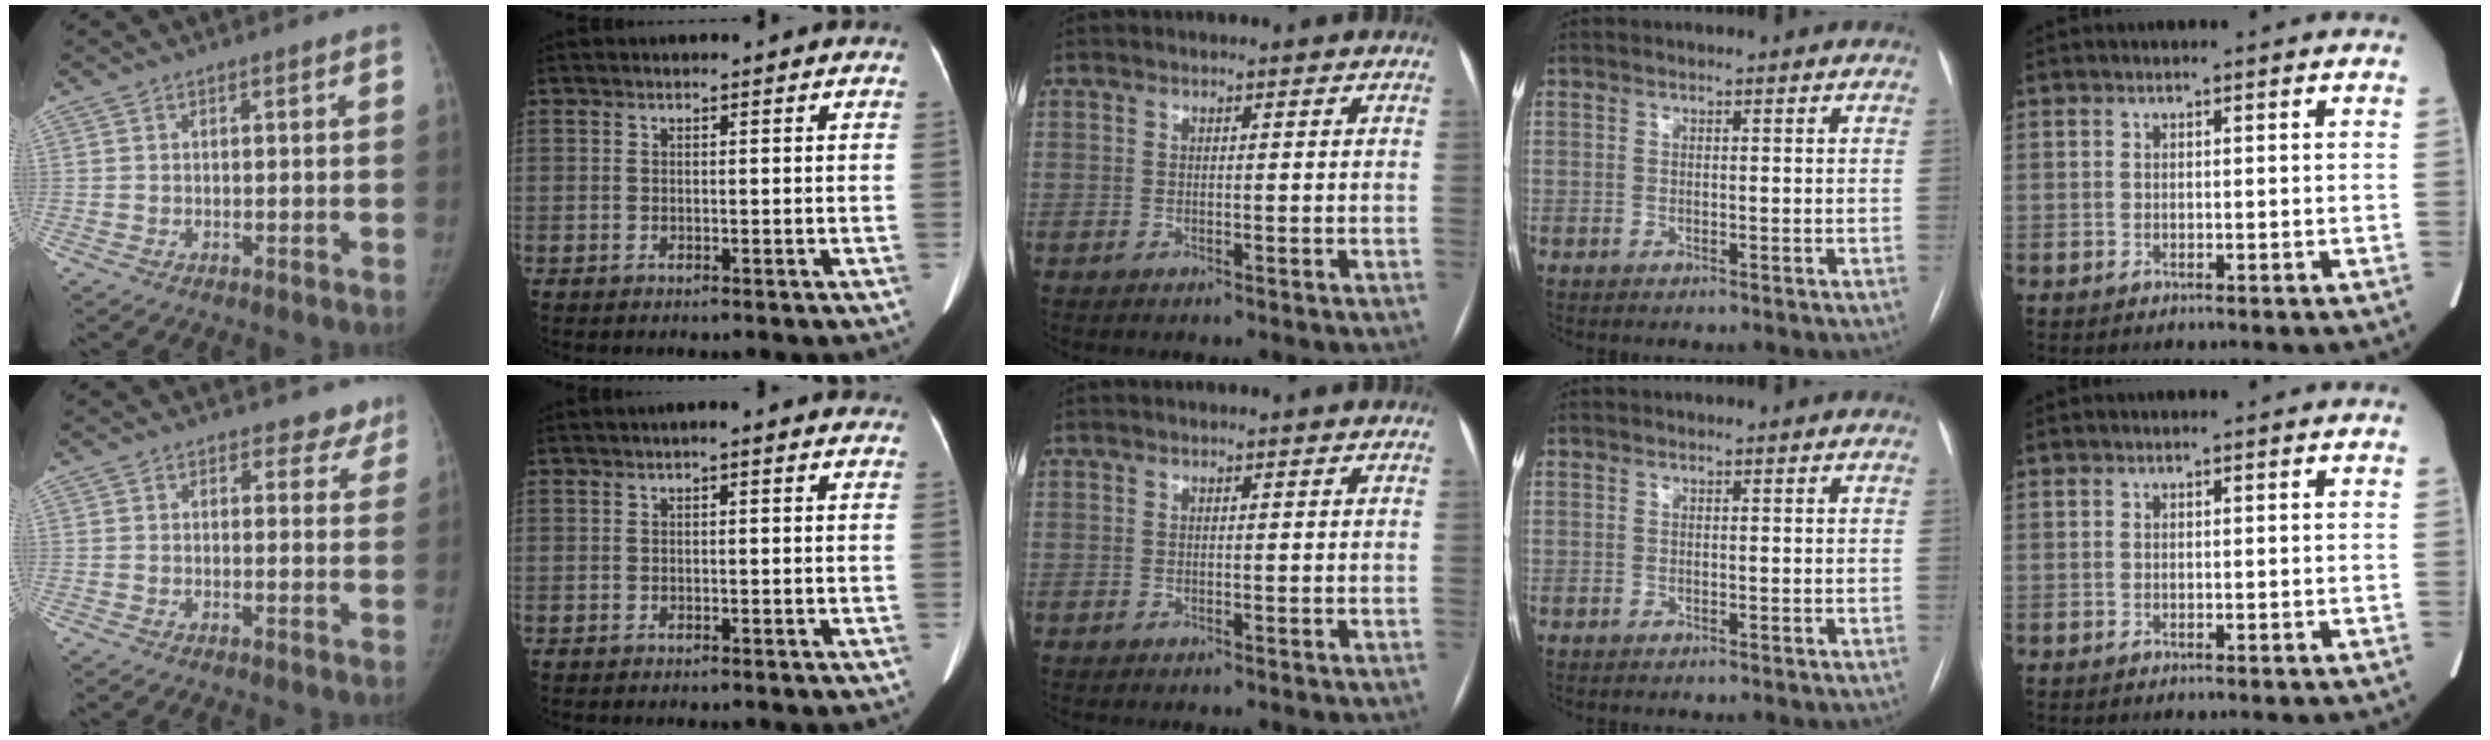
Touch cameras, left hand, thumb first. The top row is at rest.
{"thumb": {"total": 4.0, "force": [3.1, 2.5, 0.2], "torque": [0.030, -0.017, 0.021]}, "index": {"total": 1.5, "force": [0.6, 0.4, 1.3], "torque": [-0.015, 0.009, 0.000]}}